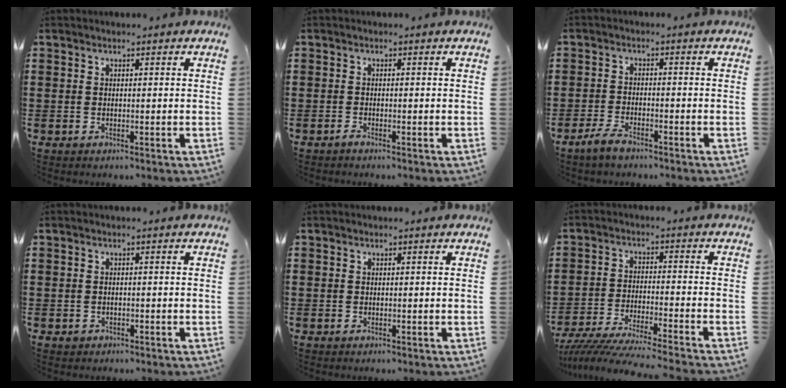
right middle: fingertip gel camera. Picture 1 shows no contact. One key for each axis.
{"total": 0.6, "fx": -0.5, "fy": 0.0, "fz": 0.3, "tx": -0.007, "ty": -0.004, "tz": -0.010}
{"total": 3.0, "fx": -2.3, "fy": 0.9, "fz": 1.7, "tx": -0.044, "ty": 0.001, "tz": -0.049}
{"total": 0.6, "fx": -0.5, "fy": 0.4, "fz": 0.2, "tx": -0.005, "ty": 0.001, "tz": -0.010}
{"total": 0.0}
{"total": 6.3, "fx": -6.0, "fy": -0.5, "fz": 1.8, "tx": -0.046, "ty": -0.019, "tz": -0.122}